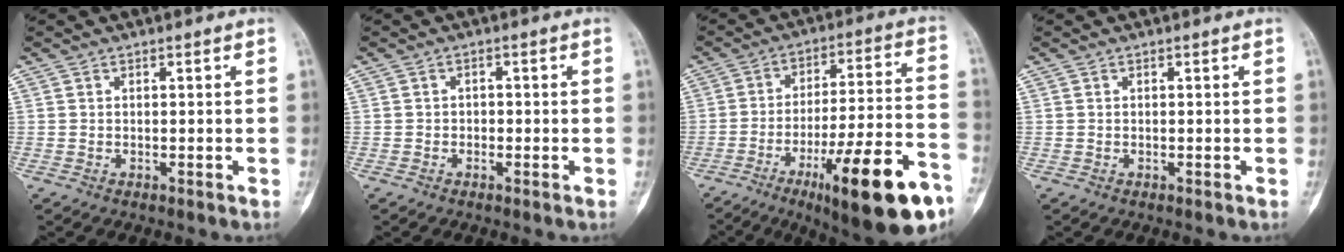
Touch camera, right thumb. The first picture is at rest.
{"total": 1.1, "force": [-0.5, 0.9, 0.3], "torque": [0.009, 0.006, -0.013]}
{"total": 23.0, "force": [-11.7, 4.9, 19.2], "torque": [-0.255, 0.056, -0.172]}
{"total": 0.0}